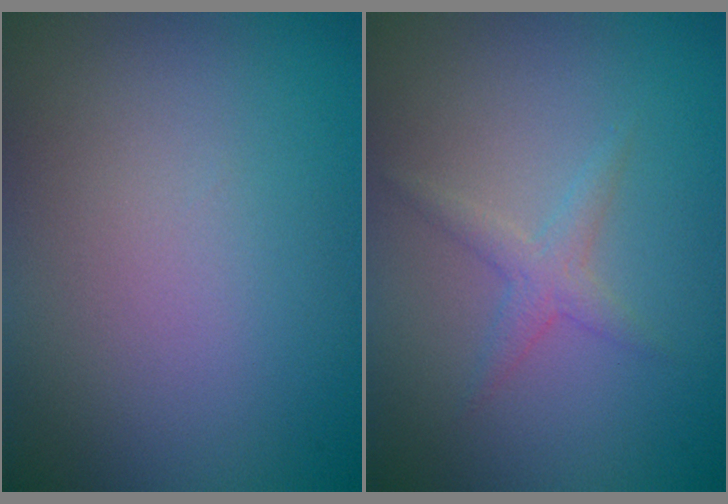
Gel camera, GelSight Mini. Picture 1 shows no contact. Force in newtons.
{"total": 1.6, "press": 1.6, "slide": 0.1}